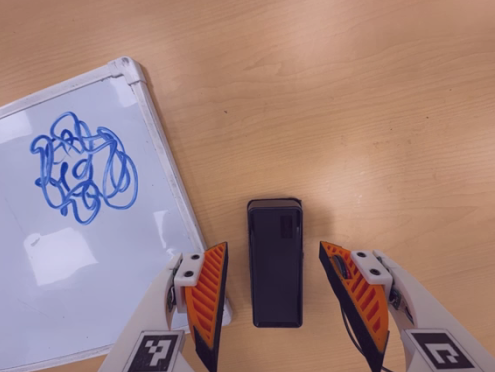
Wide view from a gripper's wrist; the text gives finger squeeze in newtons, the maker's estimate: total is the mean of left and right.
{"total": 0.0}